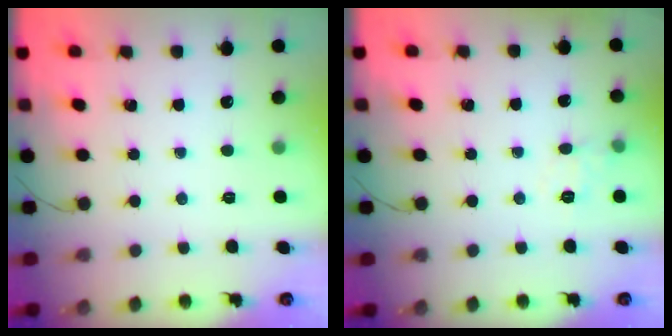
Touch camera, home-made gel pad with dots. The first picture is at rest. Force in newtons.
{"total": 6.7, "press": 6.5, "slide": 1.5}